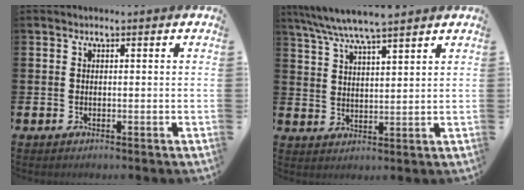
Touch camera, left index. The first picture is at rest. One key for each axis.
{"total": 6.7, "fx": 6.2, "fy": 0.4, "fz": 2.5, "tx": -0.072, "ty": -0.022, "tz": 0.113}